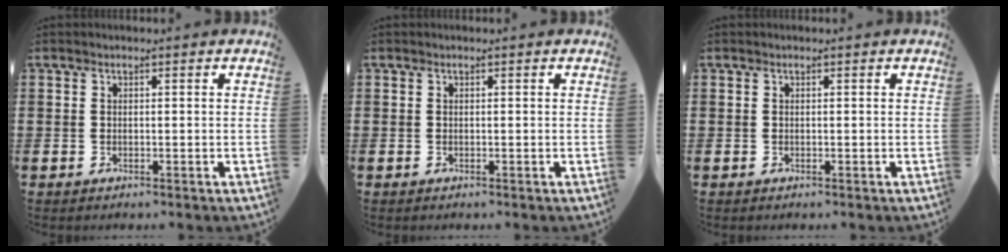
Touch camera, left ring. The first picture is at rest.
{"total": 0.0}
{"total": 0.0}